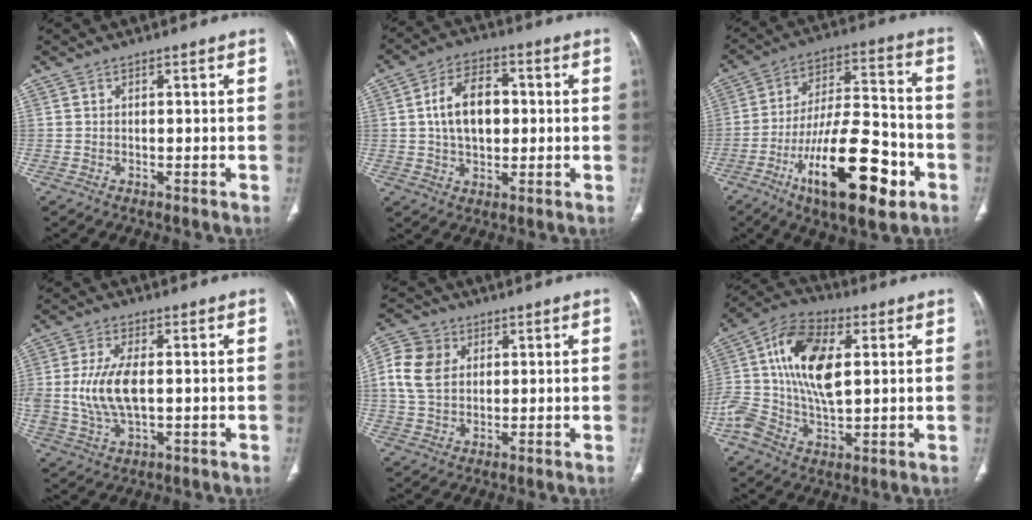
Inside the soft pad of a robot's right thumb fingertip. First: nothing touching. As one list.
[{"total": 10.7, "force": [0.8, 6.8, 8.3], "torque": [-0.124, 0.014, 0.014]}, {"total": 22.4, "force": [-9.5, 8.4, 18.4], "torque": [-0.301, 0.046, -0.151]}, {"total": 9.9, "force": [0.2, 4.9, 8.6], "torque": [-0.189, -0.003, 0.011]}, {"total": 9.5, "force": [2.1, 7.5, 5.4], "torque": [-0.100, 0.007, 0.036]}, {"total": 17.9, "force": [2.5, 9.8, 14.8], "torque": [-0.291, 0.020, 0.039]}]